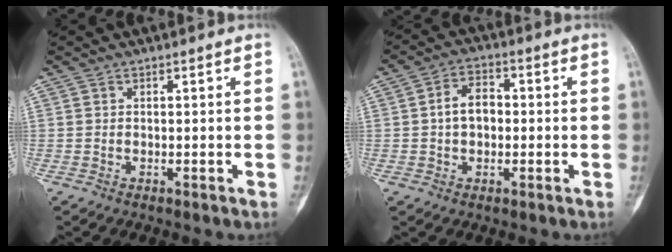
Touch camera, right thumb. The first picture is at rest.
{"total": 6.1, "force": [0.0, 4.2, 4.3], "torque": [-0.061, 0.018, -0.007]}